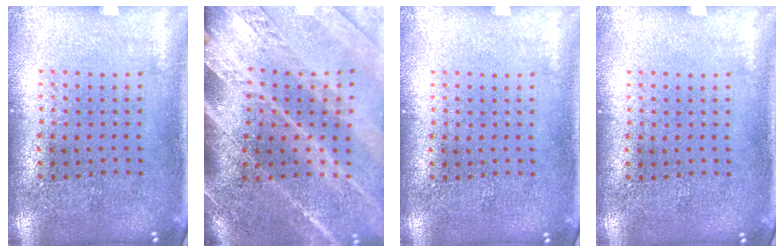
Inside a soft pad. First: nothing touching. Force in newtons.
{"total": 3.8, "press": 3.2, "slide": 2.1}
{"total": 0.0}
{"total": 0.0}